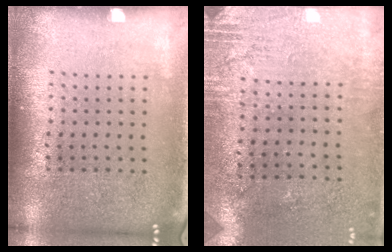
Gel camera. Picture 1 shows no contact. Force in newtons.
{"total": 2.8, "press": 2.4, "slide": 1.5}